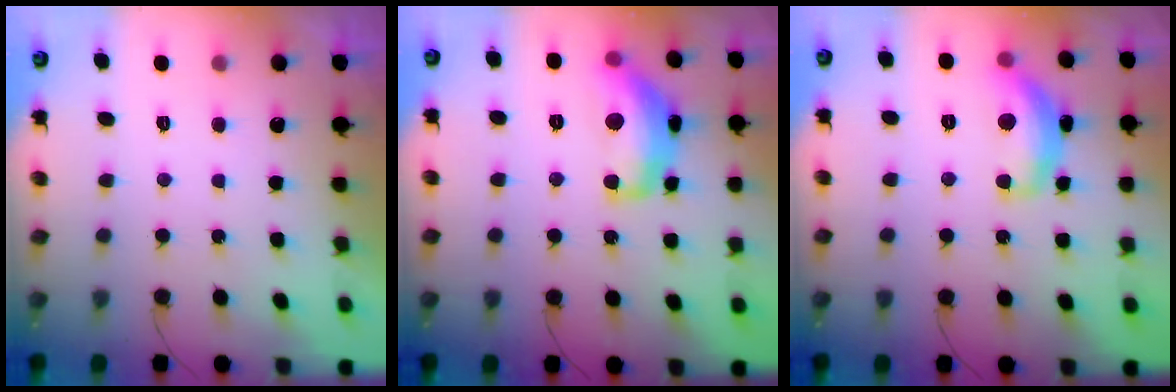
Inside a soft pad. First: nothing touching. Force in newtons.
{"total": 14.0, "press": 13.9, "slide": 1.2}
{"total": 13.9, "press": 13.8, "slide": 1.0}